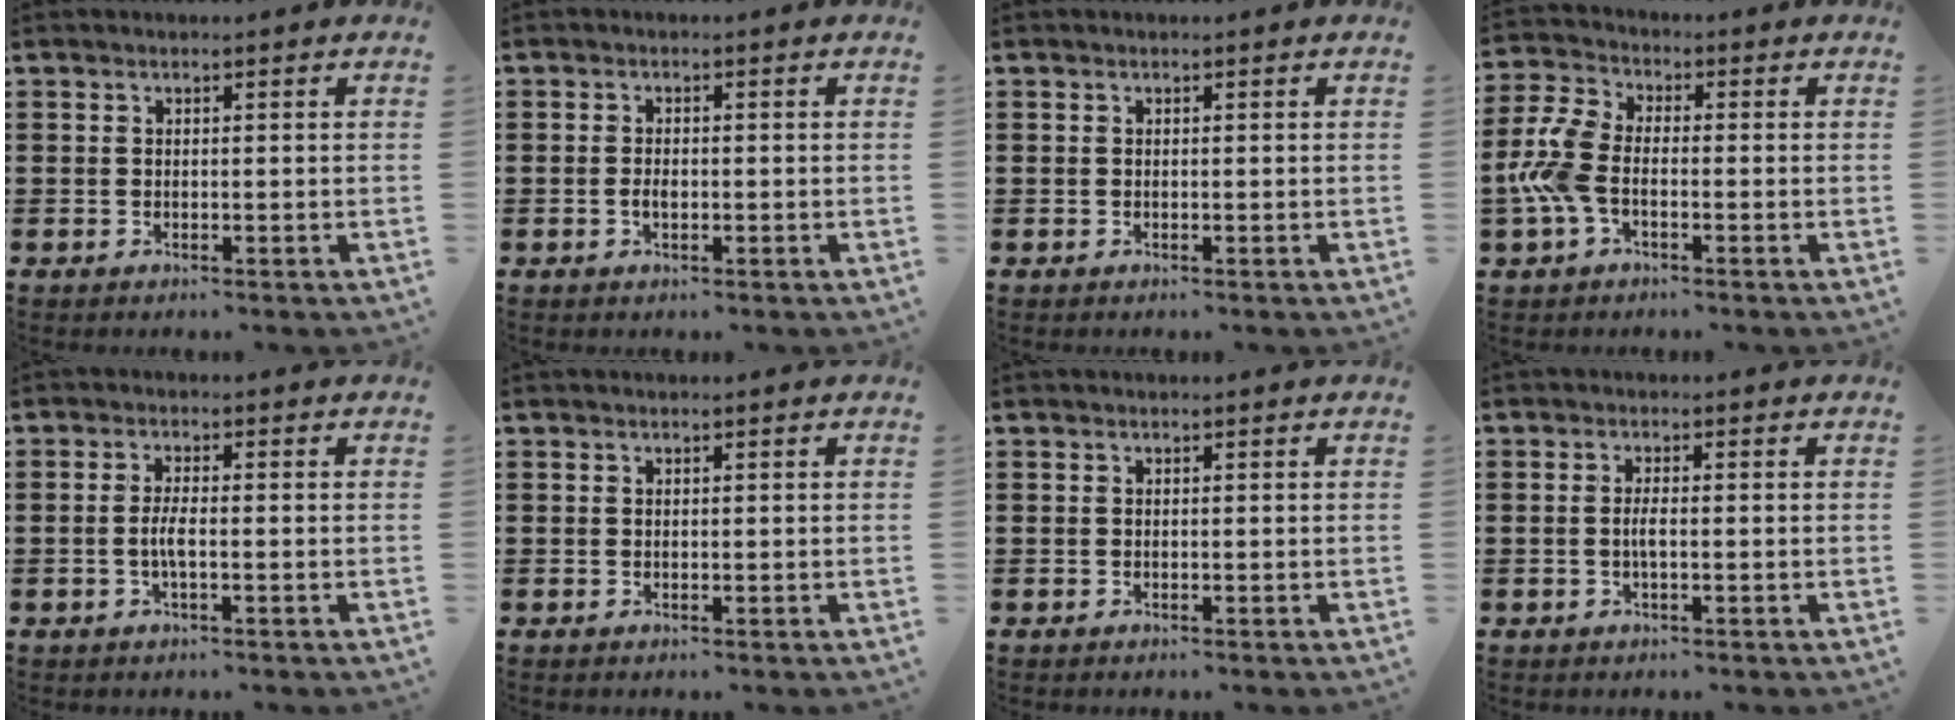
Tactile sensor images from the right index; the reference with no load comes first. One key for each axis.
{"total": 1.6, "fx": -0.2, "fy": 0.8, "fz": 1.4, "tx": -0.028, "ty": 0.002, "tz": -0.005}
{"total": 0.0}
{"total": 7.6, "fx": -1.9, "fy": 4.2, "fz": 6.1, "tx": -0.160, "ty": -0.007, "tz": -0.043}
{"total": 2.8, "fx": -0.8, "fy": 0.3, "fz": 2.6, "tx": -0.062, "ty": -0.008, "tz": -0.019}
{"total": 0.0}
{"total": 0.0}
{"total": 1.8, "fx": -0.4, "fy": 0.2, "fz": 1.7, "tx": -0.041, "ty": -0.005, "tz": -0.010}